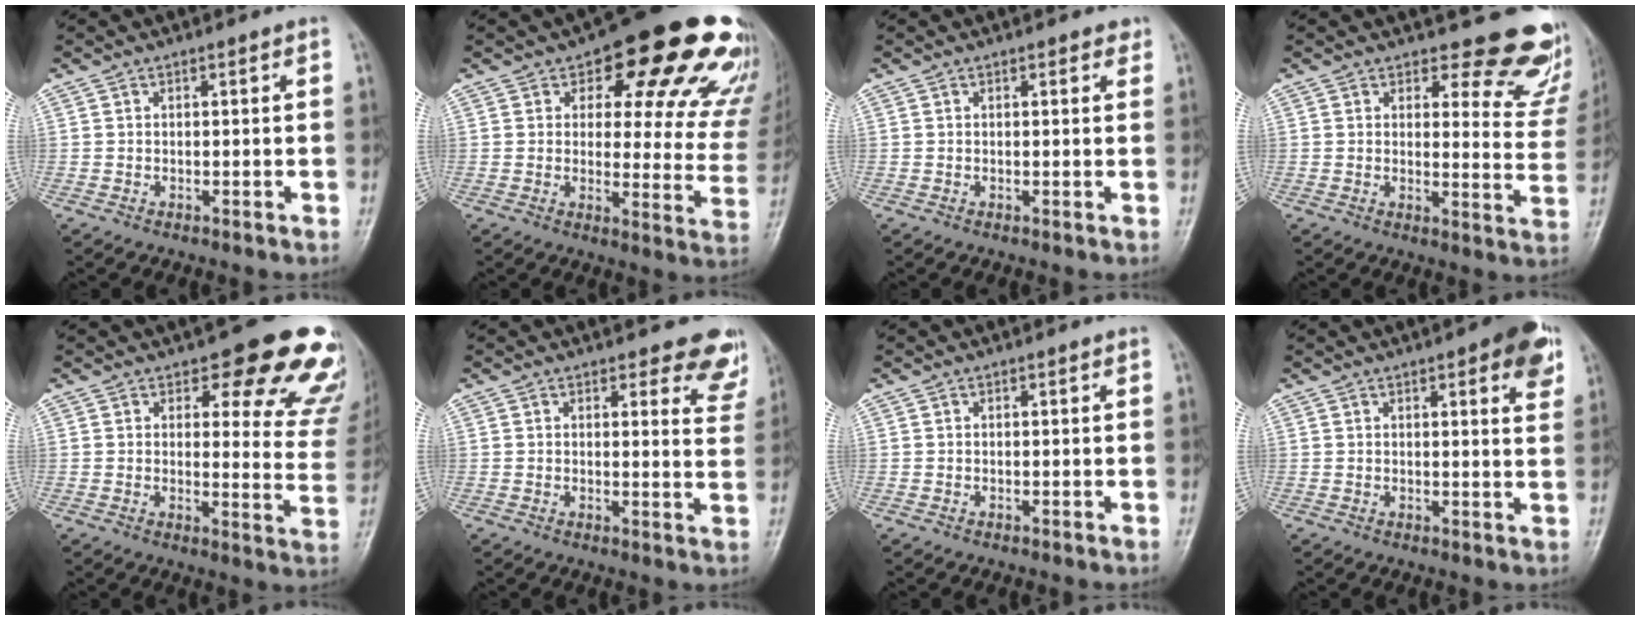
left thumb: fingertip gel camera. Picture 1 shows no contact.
{"total": 22.3, "force": [13.4, 9.7, 15.0], "torque": [-0.134, -0.058, 0.155]}
{"total": 1.3, "force": [0.9, 0.7, 0.7], "torque": [0.000, -0.003, 0.006]}
{"total": 14.0, "force": [12.3, 5.5, 4.1], "torque": [0.011, -0.110, 0.113]}
{"total": 17.1, "force": [11.9, 6.7, 10.3], "torque": [-0.062, -0.070, 0.121]}
{"total": 8.0, "force": [6.9, 2.9, 2.7], "torque": [0.015, -0.039, 0.050]}
{"total": 0.0}
{"total": 8.2, "force": [4.0, 2.4, 6.7], "torque": [-0.063, -0.011, 0.042]}